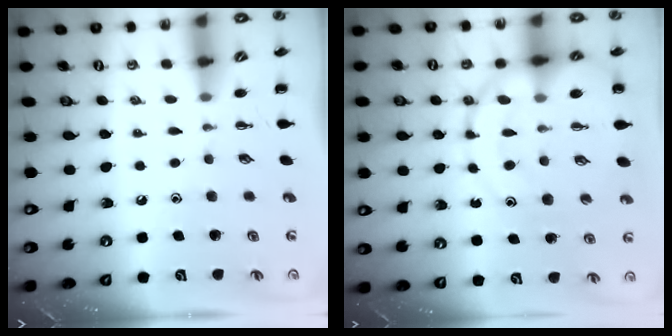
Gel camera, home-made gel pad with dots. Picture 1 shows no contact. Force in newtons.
{"total": 15.9, "press": 15.8, "slide": 2.4}